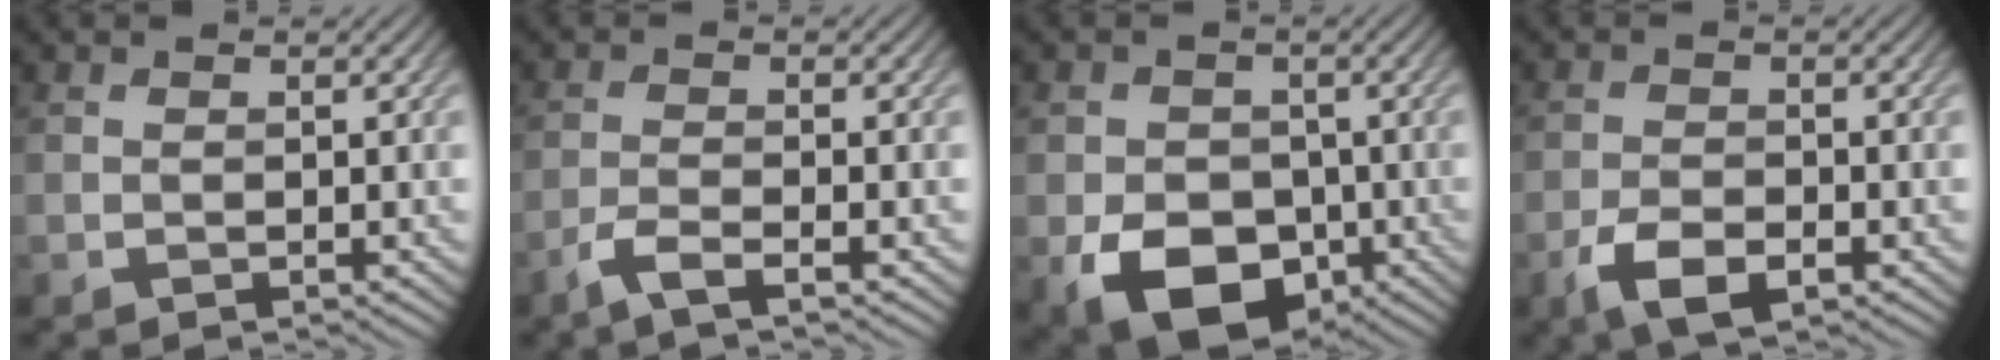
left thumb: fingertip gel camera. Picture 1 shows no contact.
{"total": 3.1, "force": [-2.1, 0.5, 2.2], "torque": [-0.044, -0.001, -0.057]}
{"total": 8.9, "force": [-3.5, 6.4, 5.0], "torque": [-0.099, -0.025, -0.061]}
{"total": 4.9, "force": [-2.7, 2.3, 3.4], "torque": [-0.070, -0.008, -0.054]}